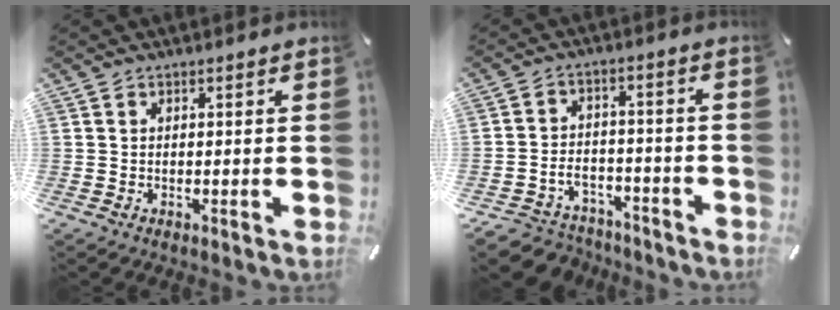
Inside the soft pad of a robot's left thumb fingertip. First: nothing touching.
{"total": 5.9, "force": [-3.5, 4.5, 1.8], "torque": [-0.041, 0.017, -0.066]}